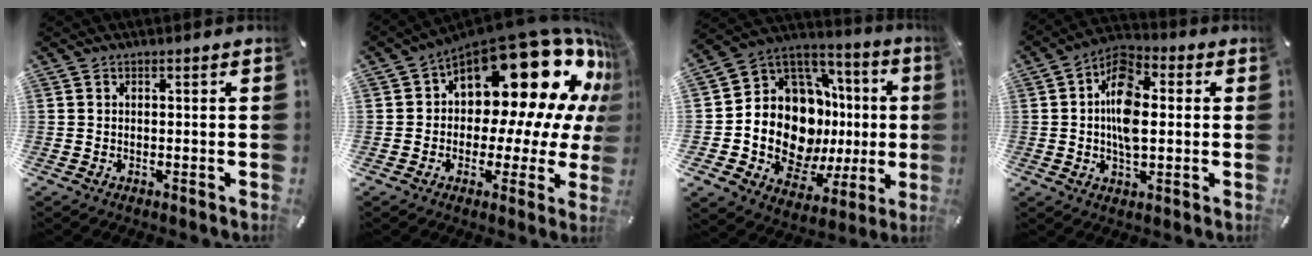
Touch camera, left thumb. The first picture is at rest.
{"total": 24.9, "force": [11.2, 13.2, 17.9], "torque": [-0.245, -0.102, 0.197]}
{"total": 16.6, "force": [-0.3, 12.6, 10.7], "torque": [-0.201, -0.048, 0.007]}
{"total": 10.7, "force": [-0.2, 6.1, 8.8], "torque": [-0.166, 0.002, -0.007]}